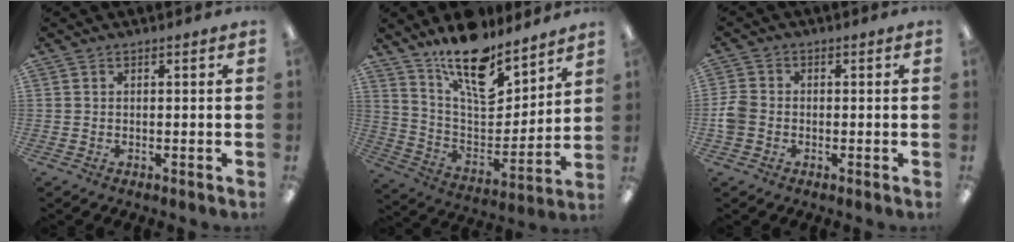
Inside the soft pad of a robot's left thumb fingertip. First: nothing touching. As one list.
[{"total": 17.0, "force": [12.9, 6.6, 8.8], "torque": [-0.145, -0.098, 0.226]}, {"total": 4.4, "force": [-0.9, 3.7, 2.3], "torque": [-0.042, 0.009, -0.015]}]